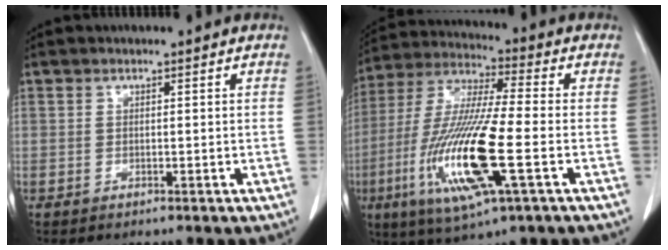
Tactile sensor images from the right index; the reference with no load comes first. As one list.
[{"total": 17.8, "force": [-4.8, 1.8, 17.1], "torque": [-0.361, -0.021, -0.087]}]